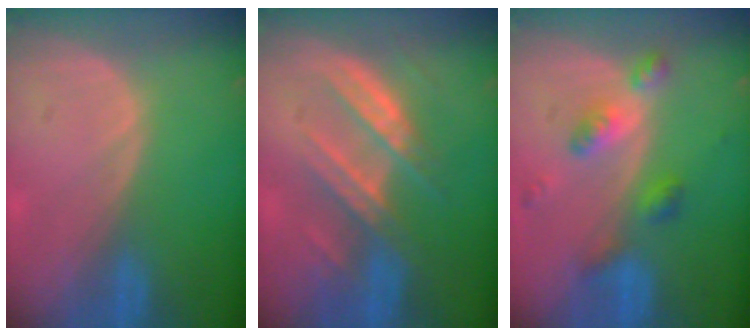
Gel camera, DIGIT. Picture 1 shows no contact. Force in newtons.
{"total": 7.5, "press": 7.2, "slide": 1.9}
{"total": 6.0, "press": 5.3, "slide": 2.9}